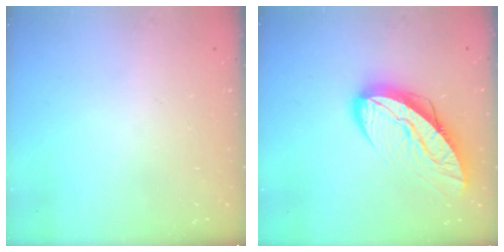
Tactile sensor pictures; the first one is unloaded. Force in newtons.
{"total": 14.8, "press": 14.8, "slide": 1.3}